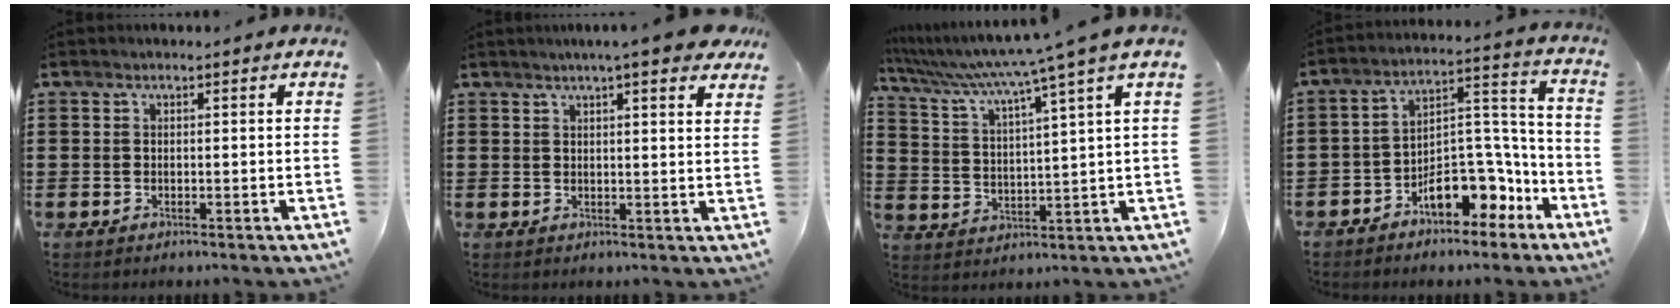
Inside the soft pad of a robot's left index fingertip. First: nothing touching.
{"total": 4.6, "force": [3.7, -0.1, 2.7], "torque": [-0.054, -0.005, 0.064]}
{"total": 6.3, "force": [4.9, -1.6, 3.6], "torque": [-0.093, -0.045, 0.074]}
{"total": 9.6, "force": [-6.4, 5.1, 5.1], "torque": [-0.074, 0.022, -0.118]}